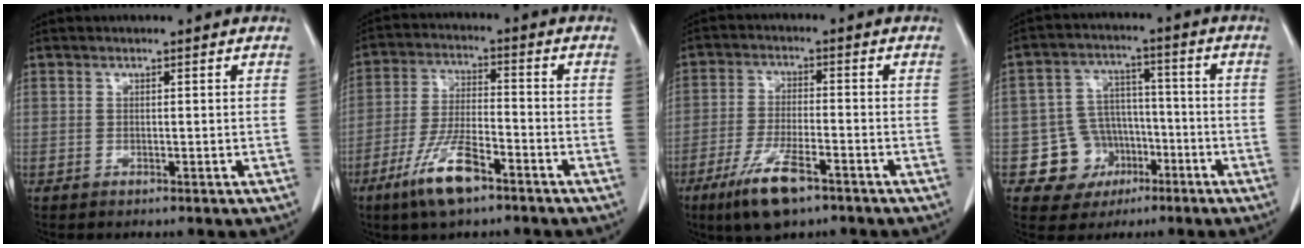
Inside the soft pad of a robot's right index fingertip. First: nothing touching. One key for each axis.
{"total": 9.8, "fx": -6.1, "fy": 2.3, "fz": 7.4, "tx": -0.149, "ty": -0.013, "tz": -0.113}
{"total": 8.9, "fx": -5.6, "fy": 2.1, "fz": 6.6, "tx": -0.132, "ty": -0.016, "tz": -0.097}
{"total": 8.9, "fx": -3.5, "fy": 8.0, "fz": 1.4, "tx": -0.012, "ty": 0.024, "tz": -0.044}